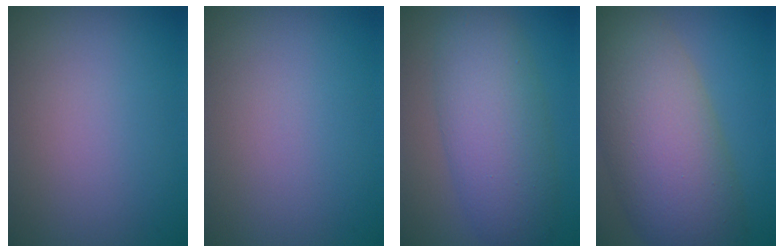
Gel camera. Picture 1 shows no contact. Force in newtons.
{"total": 0.0}
{"total": 6.6, "press": 6.6, "slide": 0.2}
{"total": 11.1, "press": 11.1, "slide": 0.6}